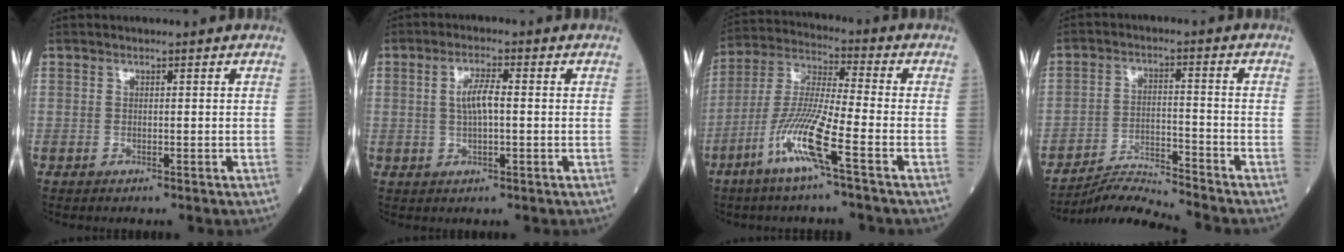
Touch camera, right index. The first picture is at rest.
{"total": 4.0, "force": [0.2, 0.9, 3.9], "torque": [-0.078, 0.008, 0.004]}
{"total": 11.2, "force": [-5.4, -0.2, 9.8], "torque": [-0.204, -0.008, -0.113]}
{"total": 6.9, "force": [-6.6, -1.8, -0.3], "torque": [-0.009, -0.009, -0.121]}